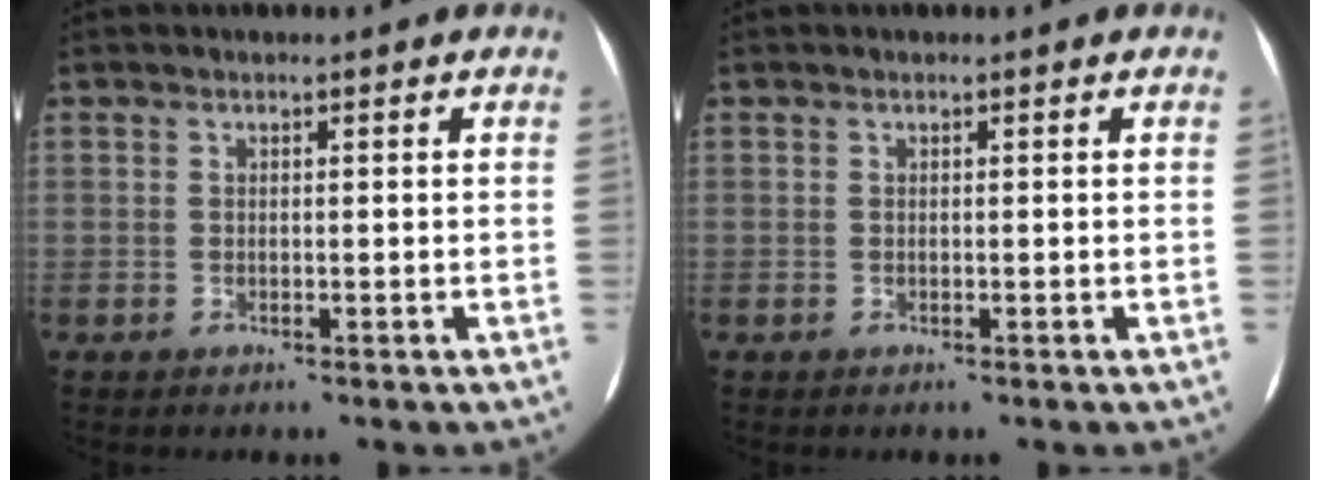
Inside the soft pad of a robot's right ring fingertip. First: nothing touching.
{"total": 0.0}